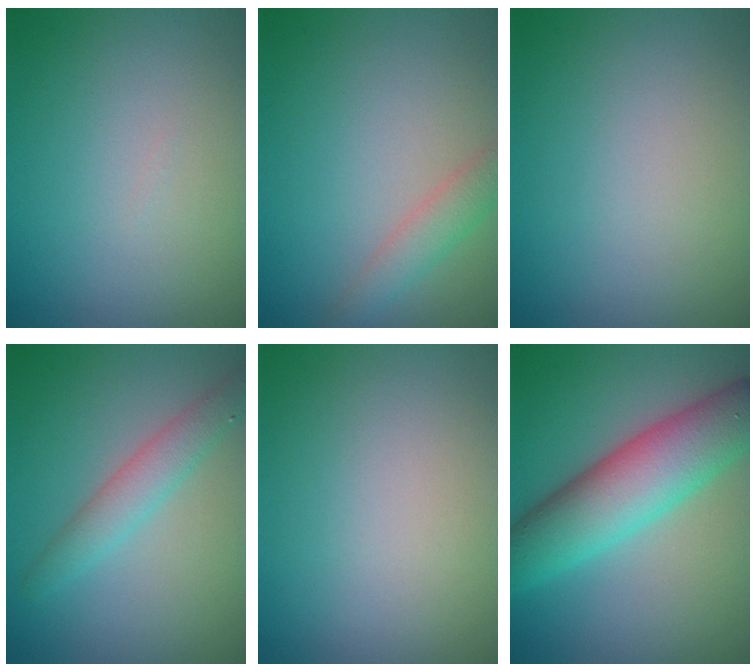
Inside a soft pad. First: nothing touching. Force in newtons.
{"total": 2.2, "press": 2.2, "slide": 0.1}
{"total": 0.0}
{"total": 2.8, "press": 2.8, "slide": 0.1}
{"total": 0.0}
{"total": 8.2, "press": 8.2, "slide": 0.2}